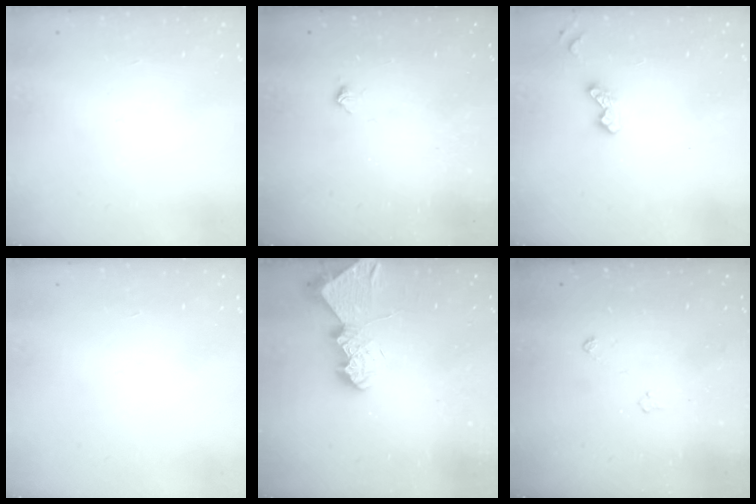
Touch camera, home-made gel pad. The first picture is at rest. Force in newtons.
{"total": 3.4, "press": 3.3, "slide": 0.7}
{"total": 4.4, "press": 4.4, "slide": 0.6}
{"total": 0.0}
{"total": 8.6, "press": 8.6, "slide": 0.7}
{"total": 3.6, "press": 3.6, "slide": 0.6}